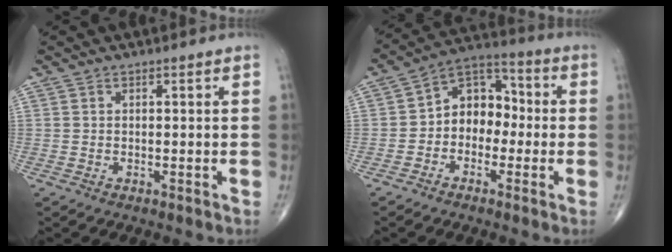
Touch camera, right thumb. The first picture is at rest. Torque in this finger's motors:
{"motor_torque": [0.07, 0.25, 0.16, -0.10, 0.15]}